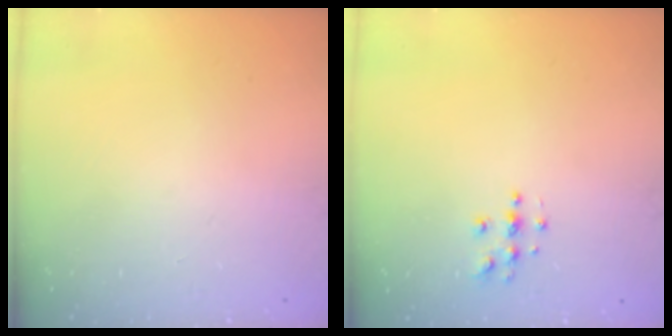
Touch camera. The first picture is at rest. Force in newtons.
{"total": 4.6, "press": 4.6, "slide": 0.2}